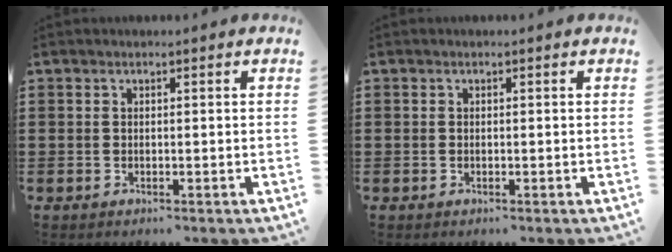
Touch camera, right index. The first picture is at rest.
{"total": 0.0}